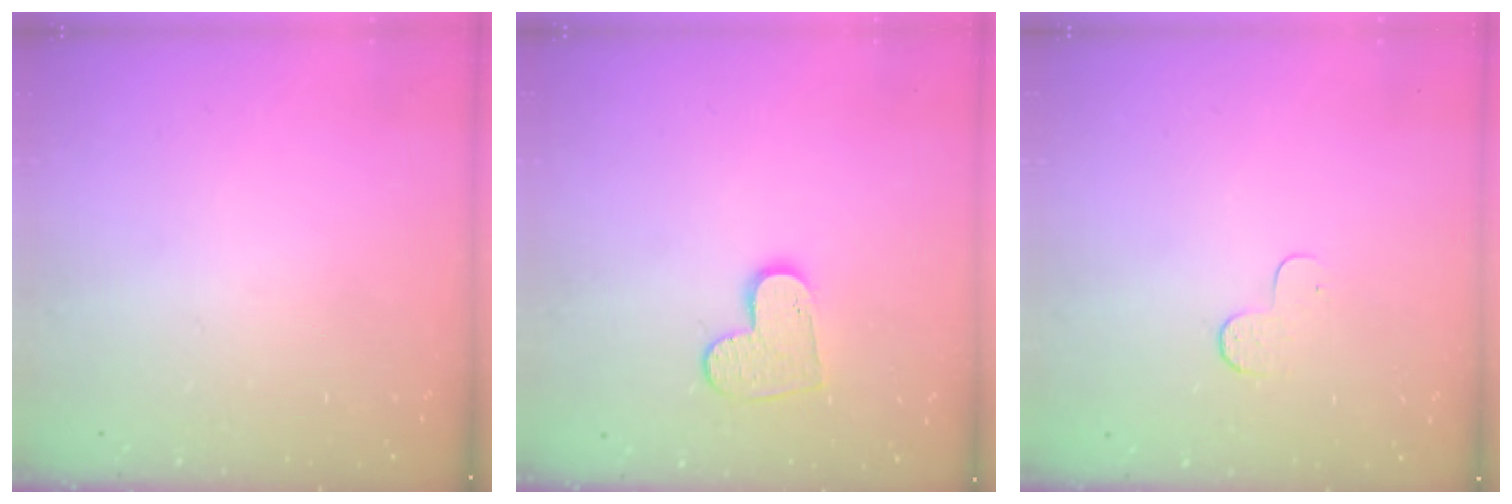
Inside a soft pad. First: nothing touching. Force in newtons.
{"total": 9.0, "press": 9.0, "slide": 0.7}
{"total": 5.0, "press": 5.0, "slide": 0.5}